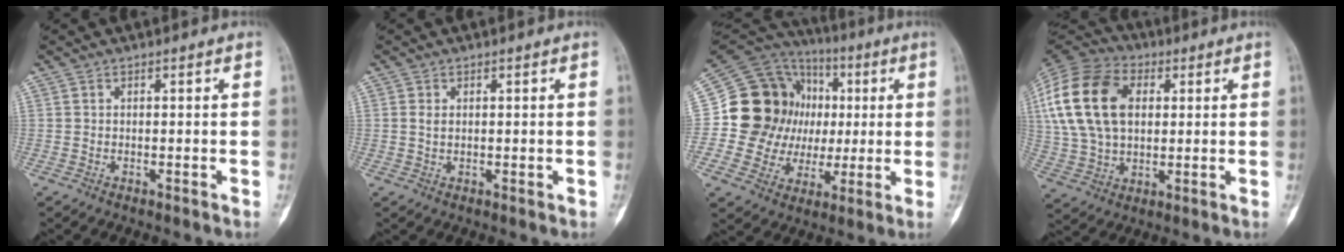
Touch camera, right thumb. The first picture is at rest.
{"total": 1.6, "force": [0.4, 1.1, 1.1], "torque": [-0.016, 0.000, 0.009]}
{"total": 21.4, "force": [1.6, 18.5, 10.7], "torque": [-0.139, 0.039, 0.042]}
{"total": 21.4, "force": [4.4, 14.1, 15.5], "torque": [-0.305, 0.010, 0.076]}